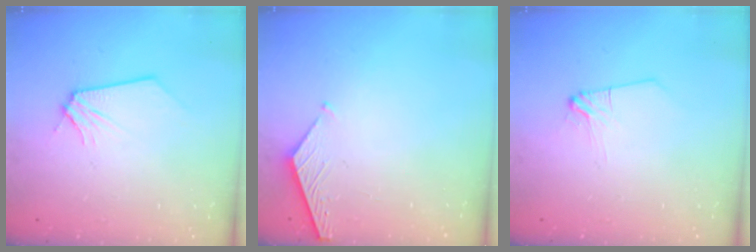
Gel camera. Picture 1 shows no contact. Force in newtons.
{"total": 6.3, "press": 6.2, "slide": 0.6}
{"total": 2.5, "press": 2.5, "slide": 0.5}